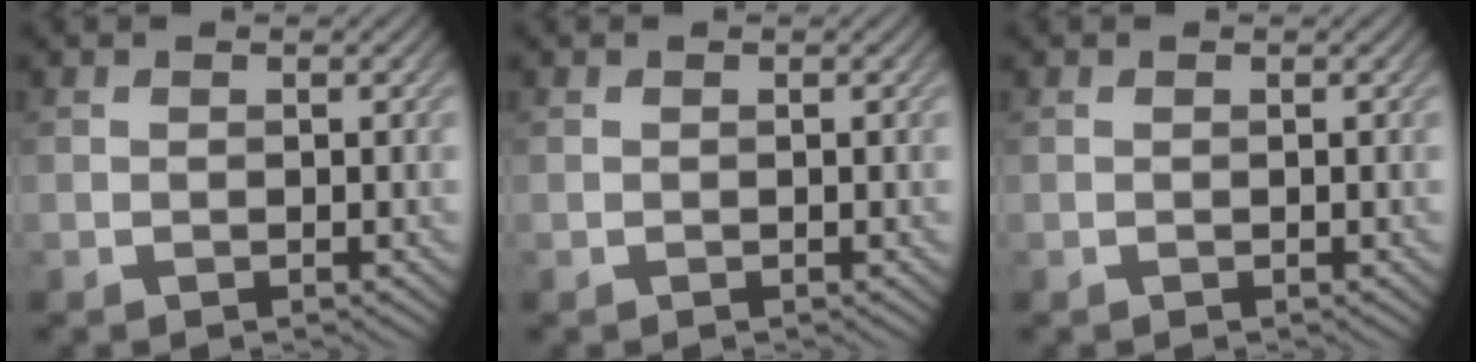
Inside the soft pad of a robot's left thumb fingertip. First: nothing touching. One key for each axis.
{"total": 0.0}
{"total": 0.0}